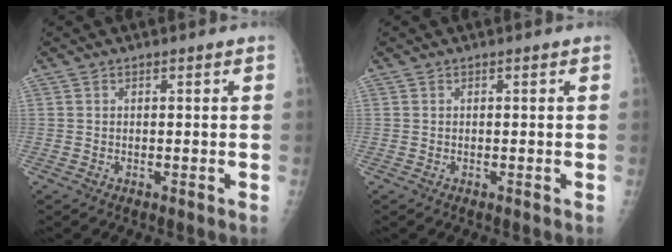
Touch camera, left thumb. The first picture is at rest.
{"total": 0.0}